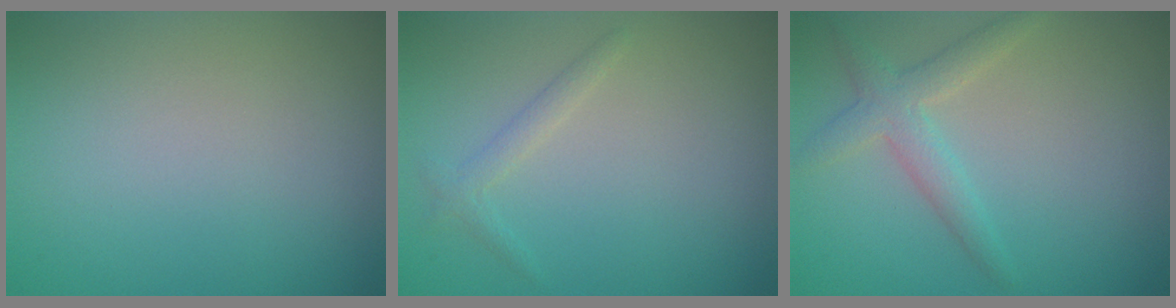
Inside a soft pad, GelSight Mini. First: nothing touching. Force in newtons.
{"total": 1.2, "press": 1.2, "slide": 0.1}
{"total": 2.8, "press": 2.8, "slide": 0.1}